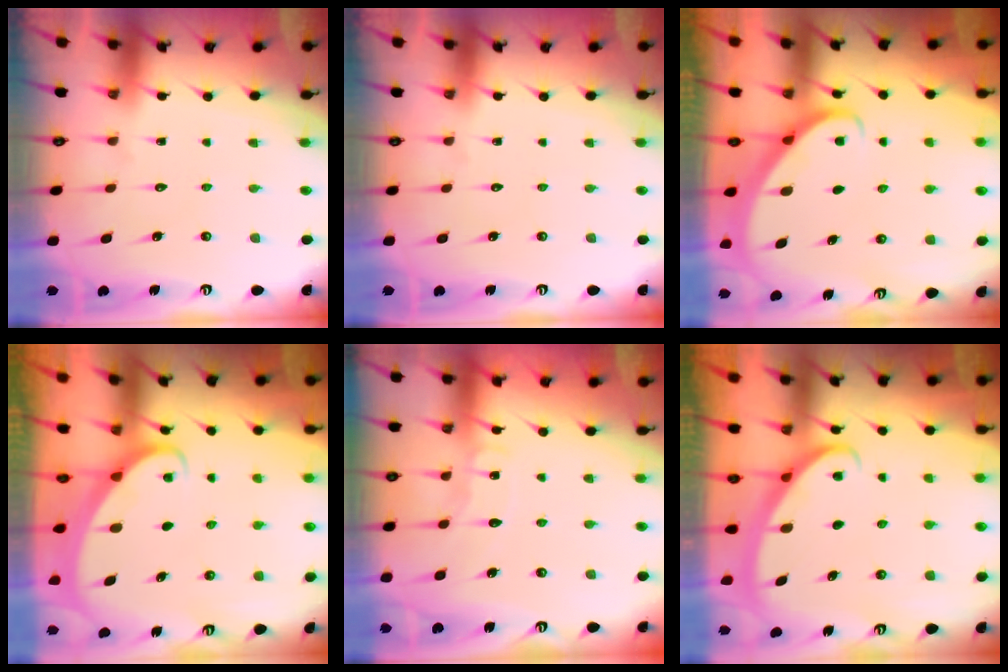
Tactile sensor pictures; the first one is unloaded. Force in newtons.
{"total": 0.0}
{"total": 2.7, "press": 2.7, "slide": 0.2}
{"total": 1.5, "press": 1.5, "slide": 0.1}
{"total": 7.1, "press": 7.0, "slide": 0.7}
{"total": 2.9, "press": 2.9, "slide": 0.3}